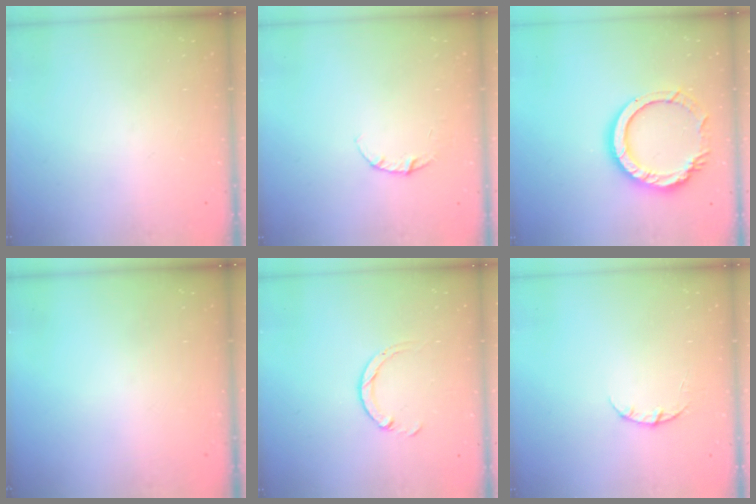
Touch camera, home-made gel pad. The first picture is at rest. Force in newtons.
{"total": 3.8, "press": 3.8, "slide": 0.4}
{"total": 13.2, "press": 13.1, "slide": 1.1}
{"total": 0.0}
{"total": 4.6, "press": 4.6, "slide": 0.3}
{"total": 3.2, "press": 3.2, "slide": 0.3}